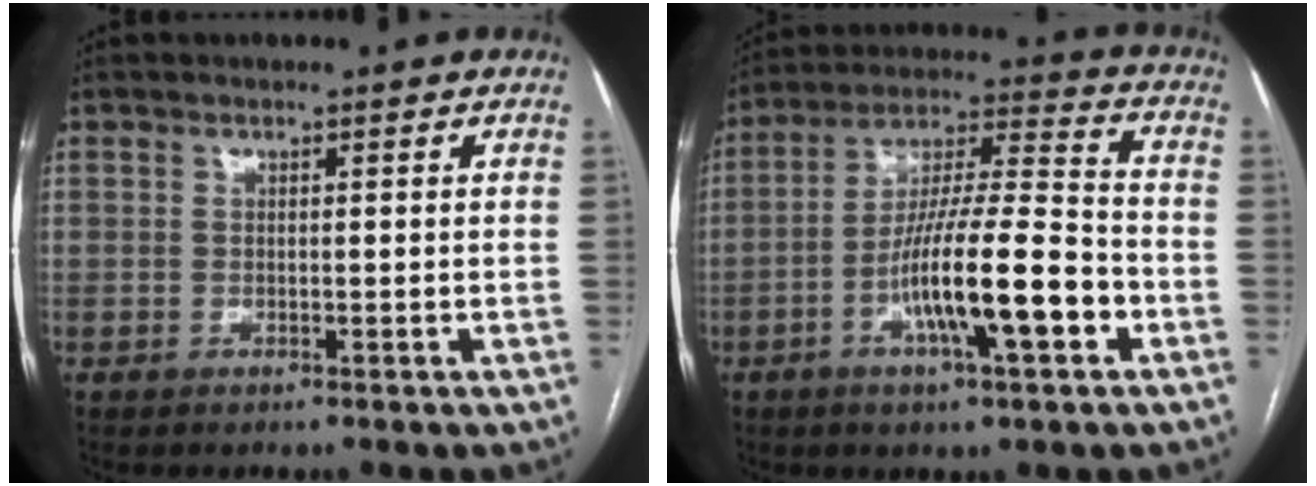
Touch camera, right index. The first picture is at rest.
{"total": 15.2, "force": [-5.4, 1.7, 14.1], "torque": [-0.254, 0.001, -0.091]}